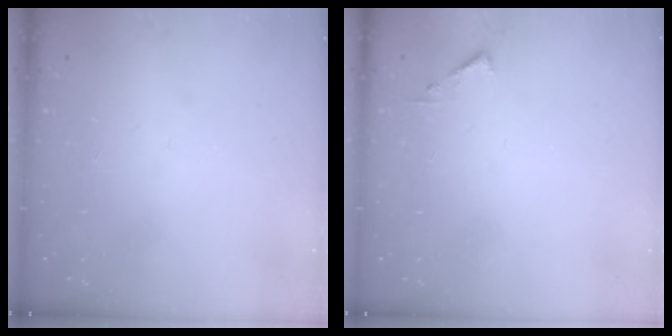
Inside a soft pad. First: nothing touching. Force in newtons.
{"total": 3.6, "press": 3.6, "slide": 0.4}